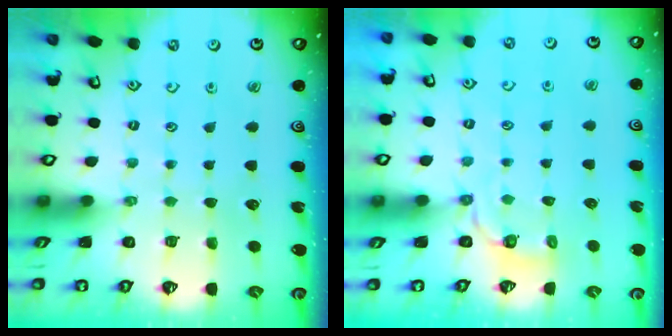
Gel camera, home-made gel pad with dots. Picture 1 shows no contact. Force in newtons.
{"total": 3.3, "press": 1.9, "slide": 2.7}